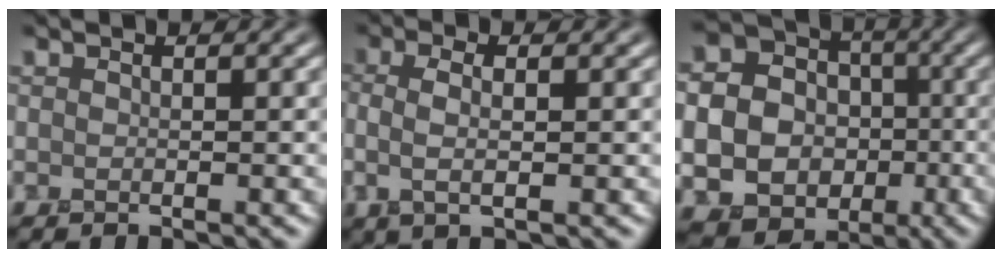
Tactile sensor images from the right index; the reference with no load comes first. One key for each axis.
{"total": 2.9, "fx": 0.1, "fy": 0.9, "fz": 2.7, "tx": -0.056, "ty": 0.002, "tz": -0.001}
{"total": 14.1, "fx": -2.7, "fy": 12.5, "fz": 5.8, "tx": -0.146, "ty": -0.022, "tz": -0.051}